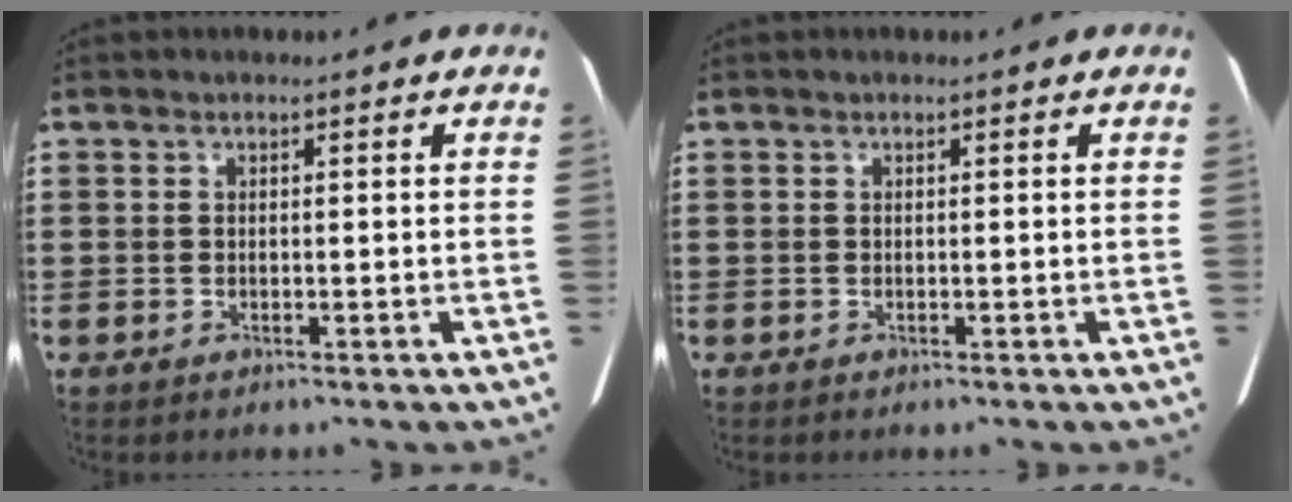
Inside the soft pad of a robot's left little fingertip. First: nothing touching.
{"total": 0.0}